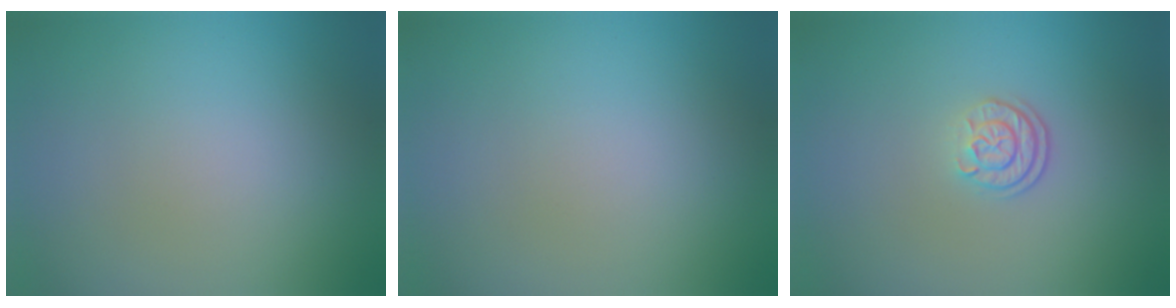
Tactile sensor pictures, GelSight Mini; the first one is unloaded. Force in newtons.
{"total": 0.0}
{"total": 2.1, "press": 1.8, "slide": 1.2}